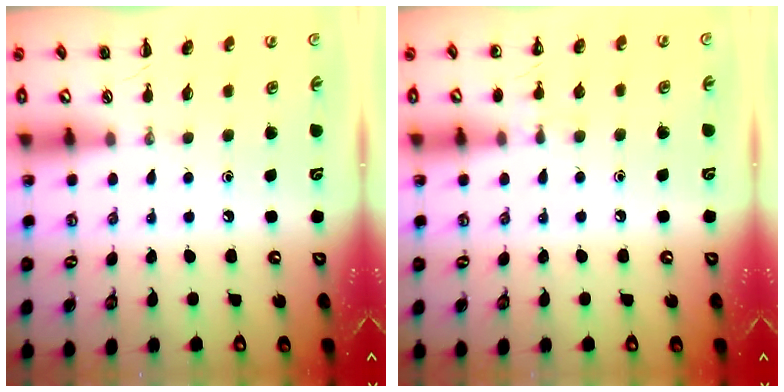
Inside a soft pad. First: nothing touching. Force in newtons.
{"total": 5.5, "press": 5.3, "slide": 1.6}